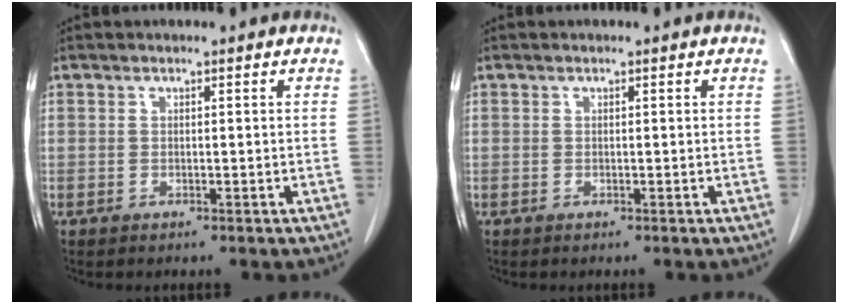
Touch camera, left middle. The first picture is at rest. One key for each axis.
{"total": 0.0}